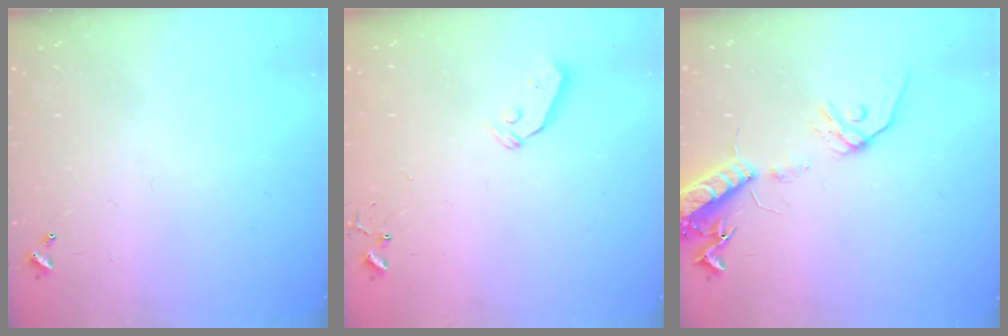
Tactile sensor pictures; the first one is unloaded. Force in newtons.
{"total": 5.6, "press": 5.6, "slide": 0.7}
{"total": 15.4, "press": 15.0, "slide": 3.4}